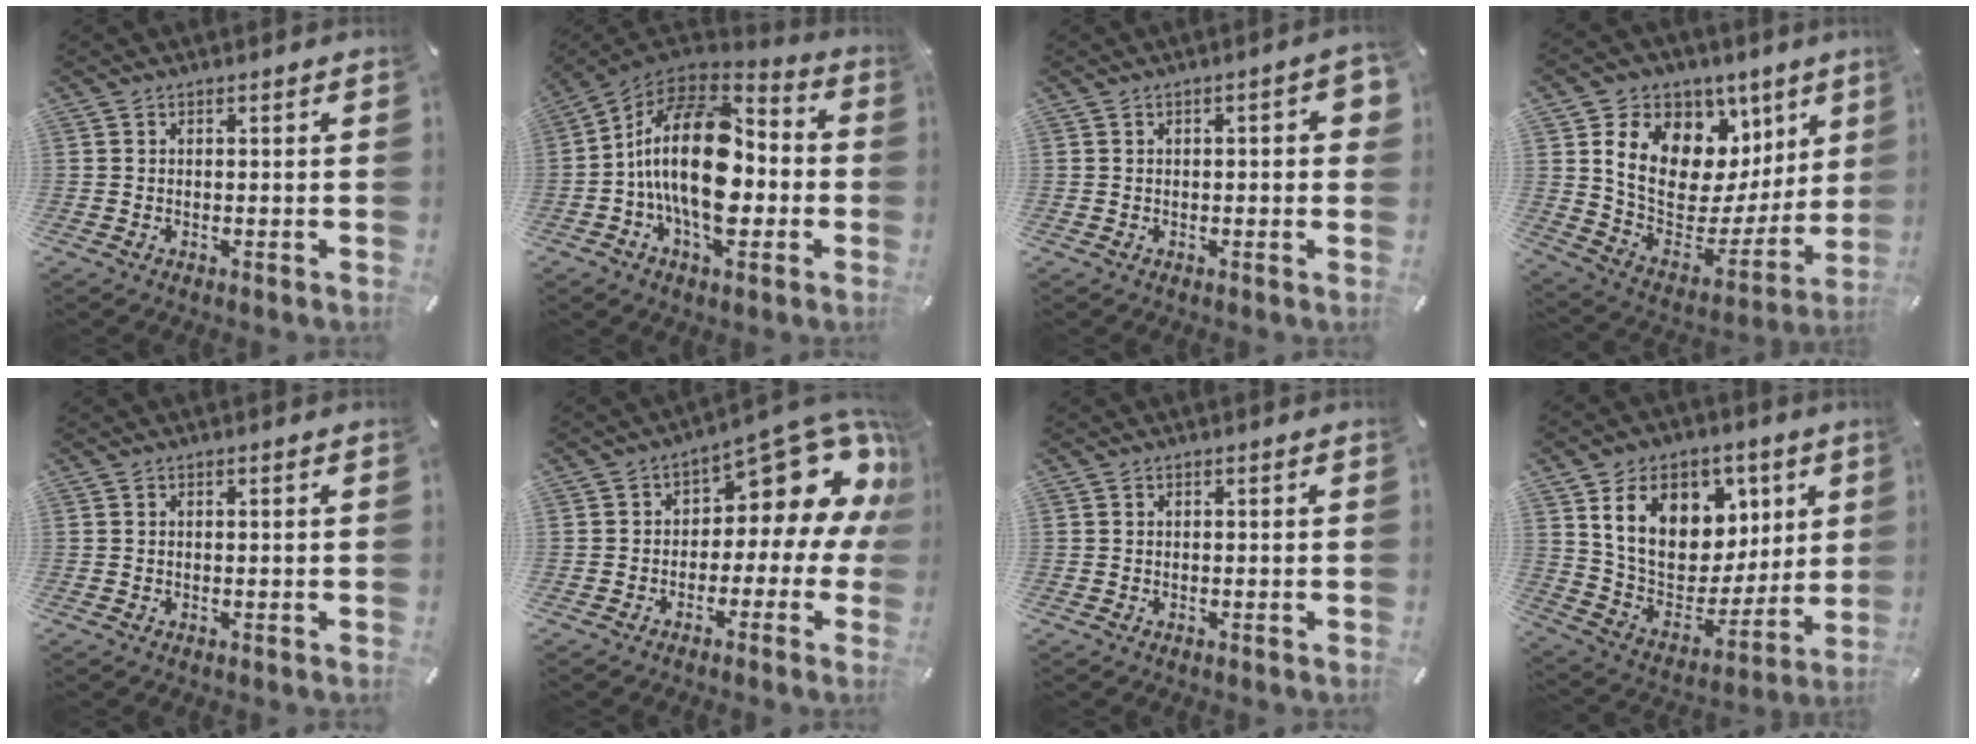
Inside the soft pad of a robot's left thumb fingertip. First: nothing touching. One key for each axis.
{"total": 22.6, "fx": -1.2, "fy": 12.9, "fz": 18.5, "tx": -0.357, "ty": 0.003, "tz": -0.023}
{"total": 4.0, "fx": 0.1, "fy": 1.5, "fz": 3.6, "tx": -0.049, "ty": 0.004, "tz": -0.001}
{"total": 16.3, "fx": 6.9, "fy": 12.0, "fz": 8.5, "tx": -0.122, "ty": -0.062, "tz": 0.130}
{"total": 0.0}
{"total": 13.2, "fx": 7.7, "fy": 6.1, "fz": 8.8, "tx": -0.111, "ty": -0.070, "tz": 0.123}
{"total": 0.0}
{"total": 18.4, "fx": 7.5, "fy": 13.7, "fz": 9.7, "tx": -0.162, "ty": -0.025, "tz": 0.146}